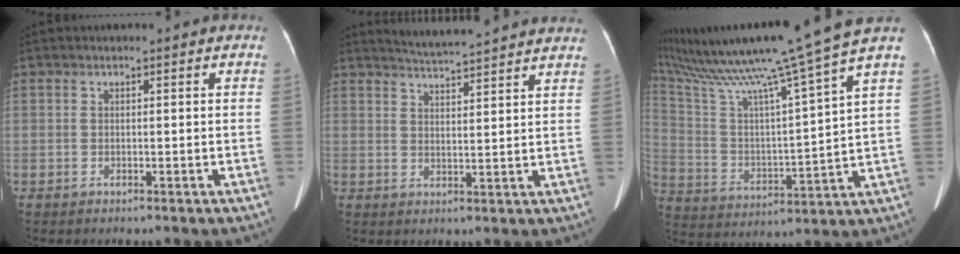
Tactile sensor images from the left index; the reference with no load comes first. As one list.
[{"total": 11.4, "force": [10.8, -0.1, 3.7], "torque": [-0.063, 0.012, 0.138]}, {"total": 23.1, "force": [18.6, -2.3, 13.4], "torque": [-0.254, -0.022, 0.308]}]